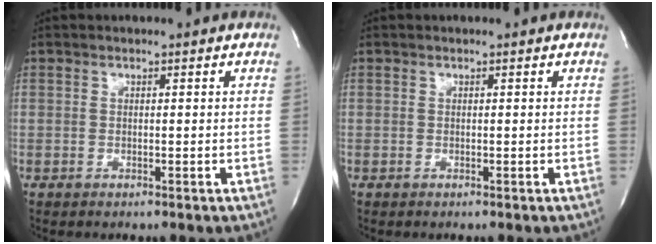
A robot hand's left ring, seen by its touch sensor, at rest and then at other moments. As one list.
[{"total": 0.0}]